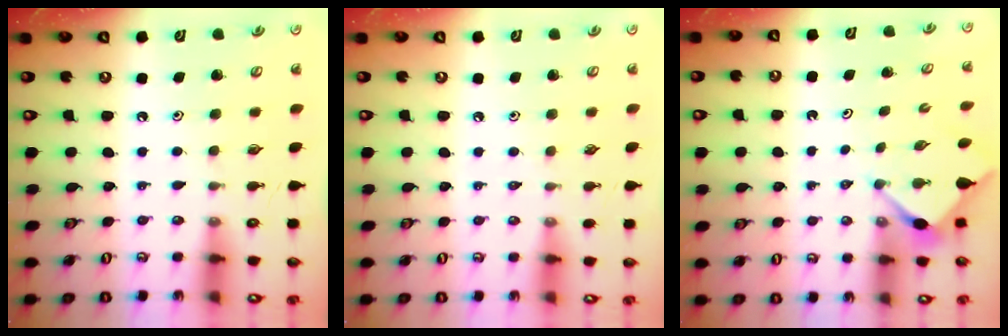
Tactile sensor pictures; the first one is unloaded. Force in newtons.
{"total": 1.2, "press": 1.1, "slide": 0.3}
{"total": 2.9, "press": 2.9, "slide": 0.3}